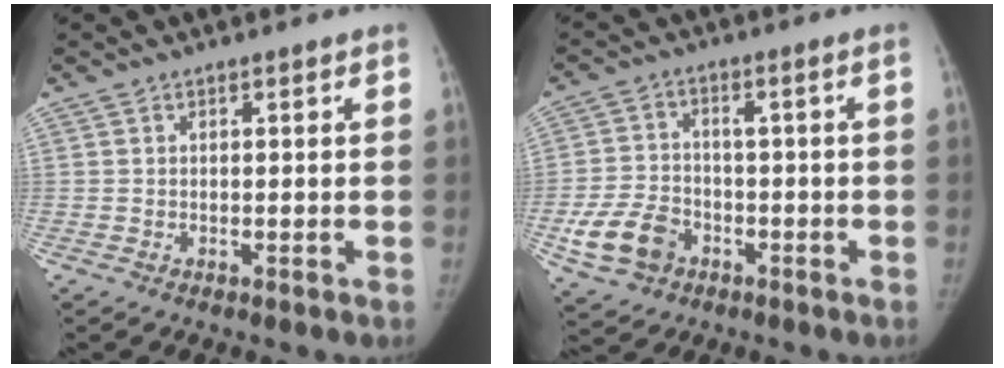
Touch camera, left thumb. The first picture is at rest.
{"total": 8.8, "force": [-3.6, 6.6, 4.6], "torque": [-0.082, 0.021, -0.059]}